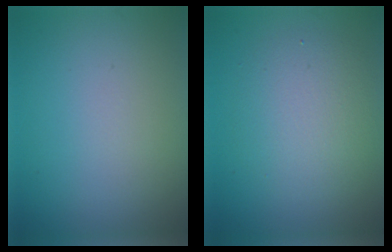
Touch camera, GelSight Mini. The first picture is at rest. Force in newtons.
{"total": 4.1, "press": 4.1, "slide": 0.3}